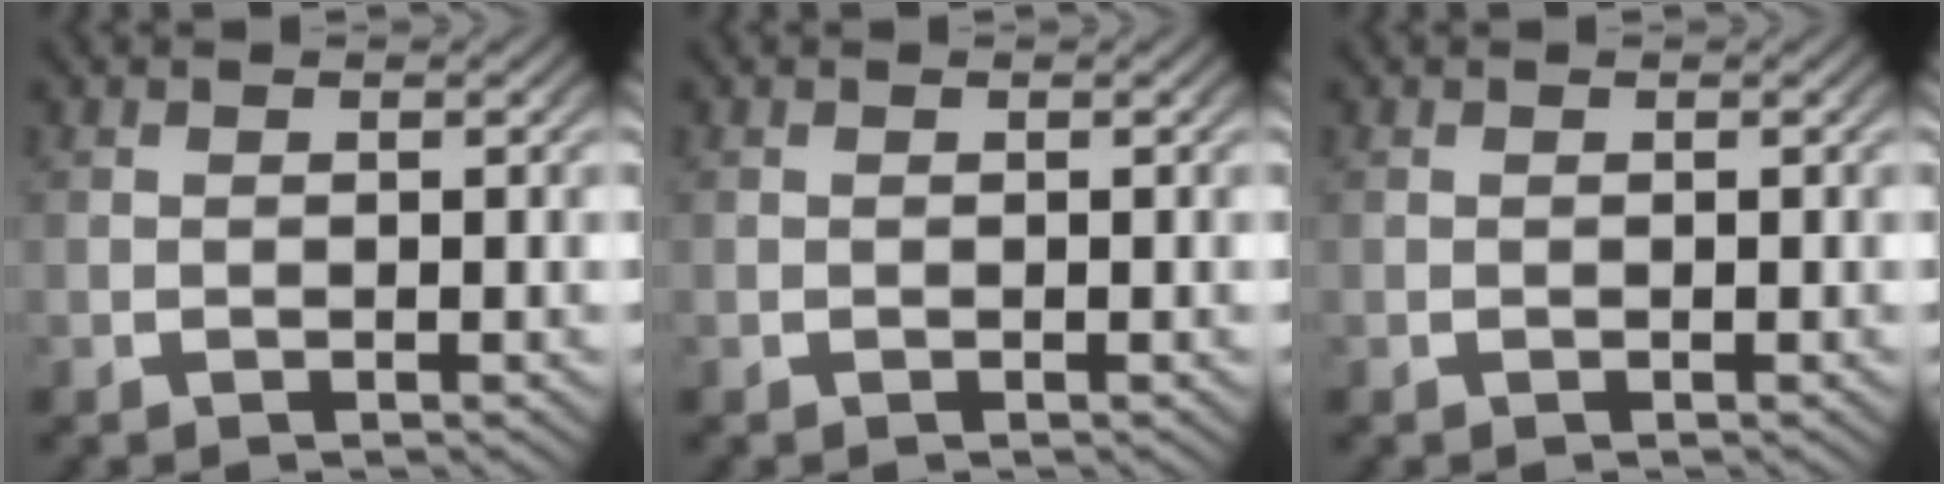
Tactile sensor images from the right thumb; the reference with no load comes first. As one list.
[{"total": 0.0}, {"total": 0.0}]